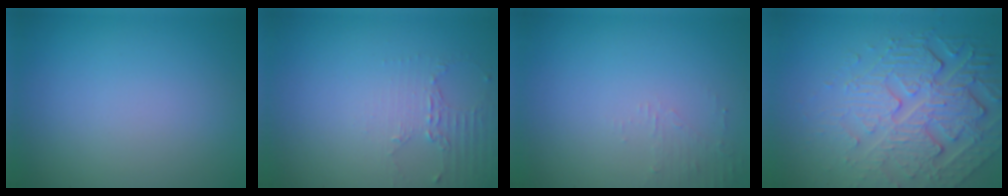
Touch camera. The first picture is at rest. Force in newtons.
{"total": 2.1, "press": 1.5, "slide": 1.5}
{"total": 1.3, "press": 1.2, "slide": 0.3}
{"total": 7.1, "press": 5.2, "slide": 4.8}